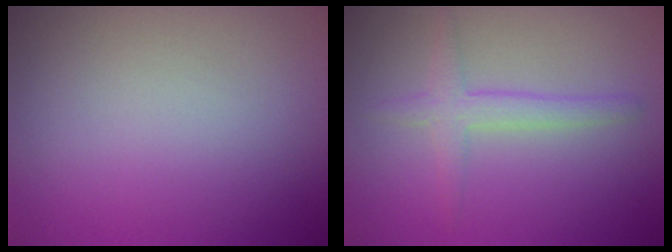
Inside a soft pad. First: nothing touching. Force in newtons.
{"total": 2.3, "press": 2.3, "slide": 0.1}